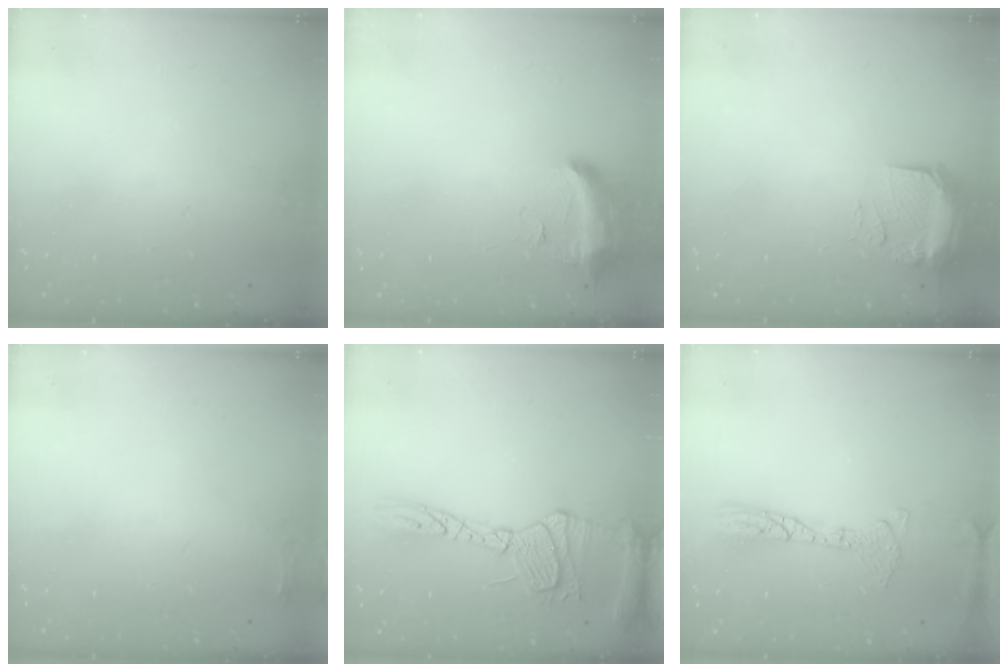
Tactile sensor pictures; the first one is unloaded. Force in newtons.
{"total": 12.6, "press": 10.6, "slide": 6.9}
{"total": 9.3, "press": 9.1, "slide": 1.7}
{"total": 3.6, "press": 3.6, "slide": 0.5}
{"total": 17.8, "press": 17.7, "slide": 1.5}
{"total": 10.6, "press": 10.4, "slide": 2.2}